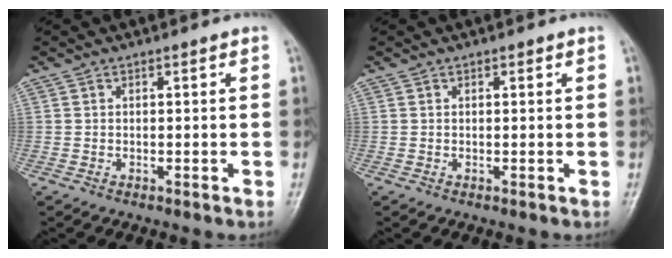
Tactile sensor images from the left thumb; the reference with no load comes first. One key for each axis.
{"total": 0.7, "fx": 0.3, "fy": 0.4, "fz": 0.4, "tx": 0.000, "ty": 0.000, "tz": 0.003}